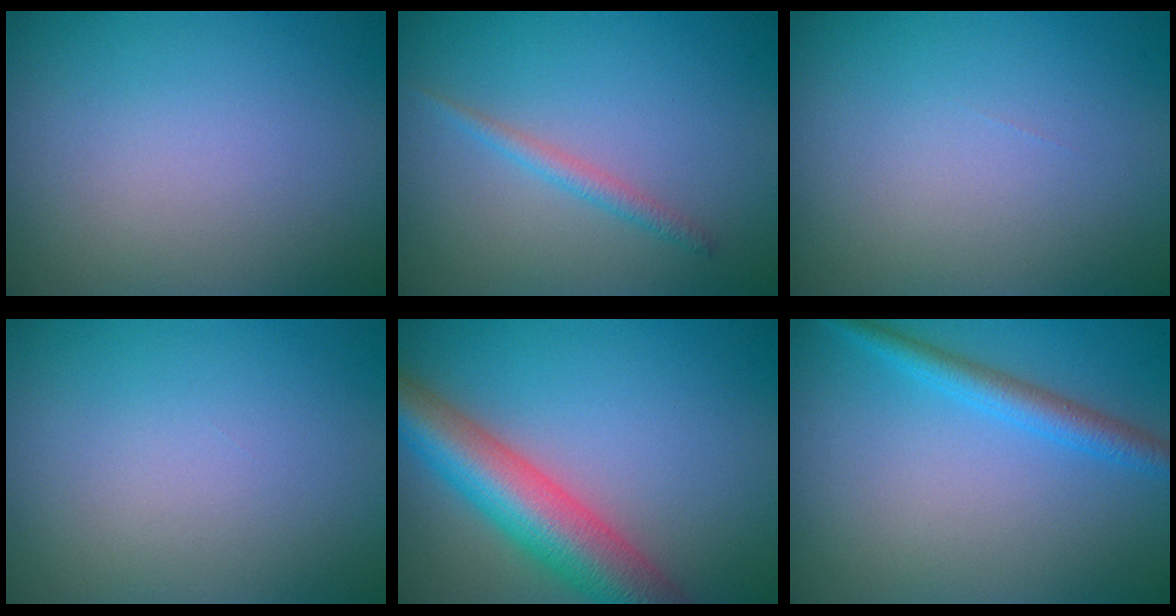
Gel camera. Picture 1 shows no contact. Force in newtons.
{"total": 1.3, "press": 1.3, "slide": 0.1}
{"total": 0.0}
{"total": 0.0}
{"total": 8.1, "press": 8.1, "slide": 0.4}
{"total": 2.6, "press": 2.6, "slide": 0.1}